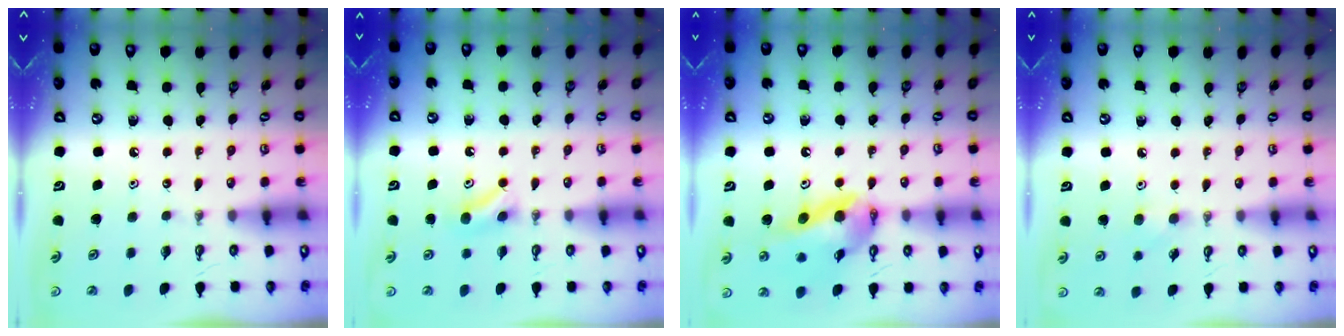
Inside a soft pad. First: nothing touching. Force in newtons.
{"total": 4.6, "press": 4.4, "slide": 1.3}
{"total": 13.3, "press": 13.2, "slide": 1.7}
{"total": 4.6, "press": 4.6, "slide": 0.6}